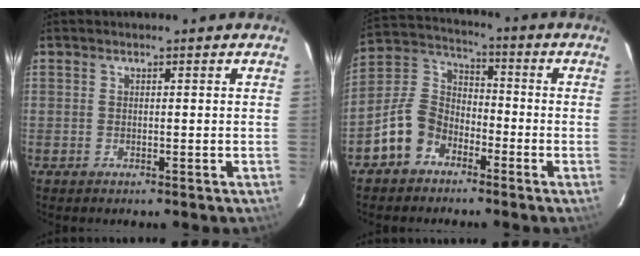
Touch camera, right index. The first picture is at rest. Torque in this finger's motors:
{"motor_torque": [0.07, -0.14, -0.52, -0.21]}